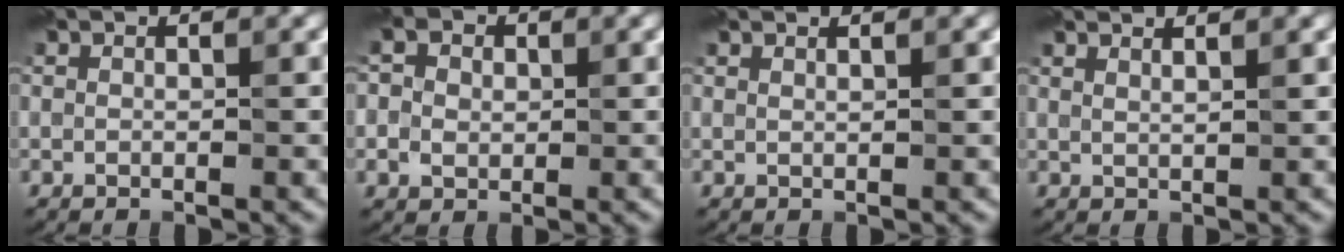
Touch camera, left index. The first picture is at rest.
{"total": 4.1, "force": [1.0, 3.3, 2.1], "torque": [-0.021, 0.018, -0.005]}
{"total": 1.1, "force": [0.9, 0.3, 0.5], "torque": [-0.002, 0.000, 0.005]}
{"total": 2.7, "force": [1.9, 1.0, 1.6], "torque": [0.004, 0.010, 0.000]}